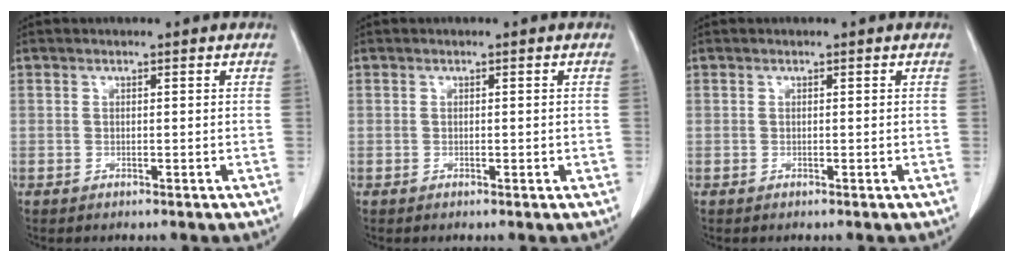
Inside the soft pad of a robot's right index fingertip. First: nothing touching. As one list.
[{"total": 1.1, "force": [-0.2, 0.4, 1.0], "torque": [-0.016, -0.001, -0.001]}, {"total": 0.0}]